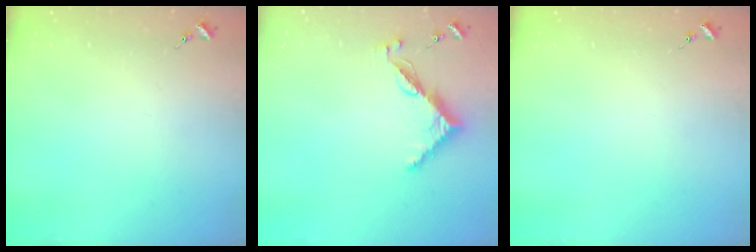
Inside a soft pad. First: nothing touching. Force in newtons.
{"total": 7.8, "press": 7.8, "slide": 0.6}
{"total": 0.0}